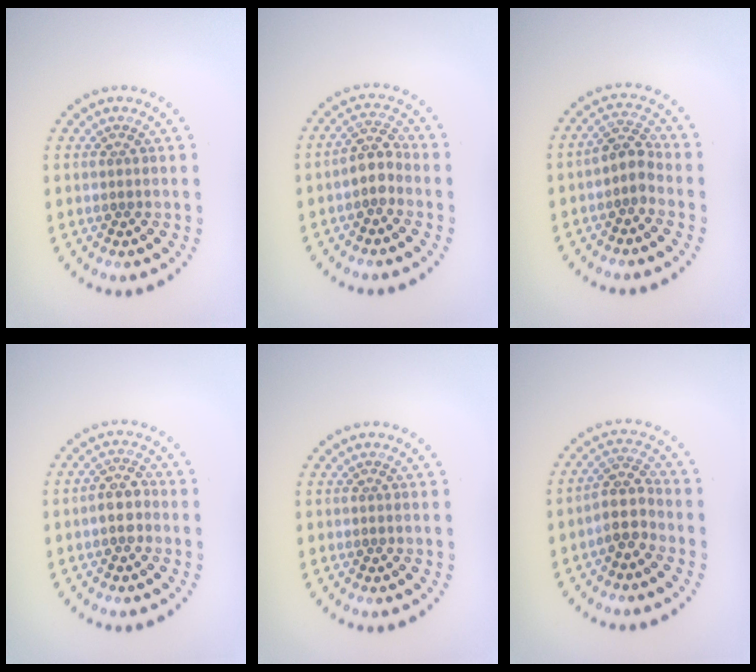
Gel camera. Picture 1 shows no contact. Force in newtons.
{"total": 2.4, "press": 2.0, "slide": 1.3}
{"total": 2.4, "press": 2.0, "slide": 1.2}
{"total": 2.1, "press": 2.0, "slide": 0.8}
{"total": 0.0}
{"total": 2.7, "press": 2.2, "slide": 1.6}